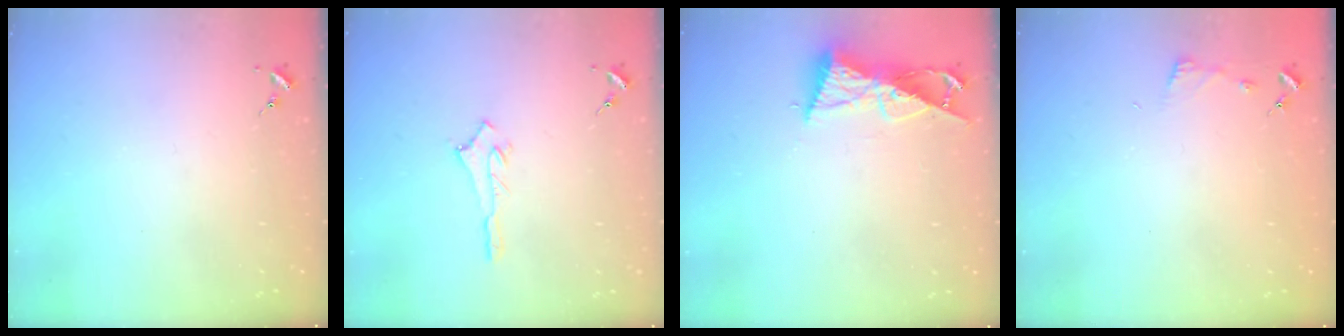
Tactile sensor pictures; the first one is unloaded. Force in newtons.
{"total": 2.6, "press": 2.6, "slide": 0.4}
{"total": 9.5, "press": 9.4, "slide": 0.7}
{"total": 2.9, "press": 2.9, "slide": 0.3}